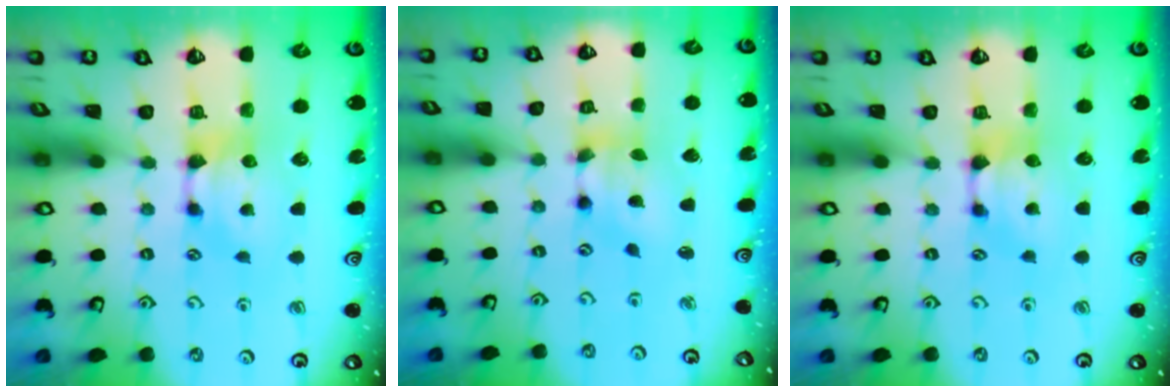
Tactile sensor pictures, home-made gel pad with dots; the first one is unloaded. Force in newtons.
{"total": 4.9, "press": 4.4, "slide": 2.0}
{"total": 1.1, "press": 0.4, "slide": 1.1}